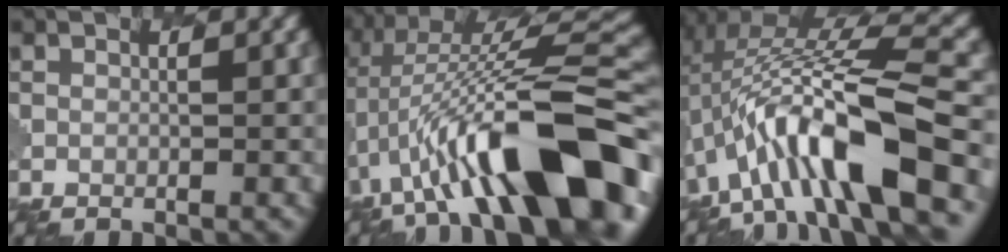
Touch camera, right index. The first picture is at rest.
{"total": 13.9, "force": [-3.4, 4.3, 12.8], "torque": [-0.213, 0.029, -0.043]}
{"total": 12.9, "force": [-3.4, 3.9, 11.8], "torque": [-0.201, 0.018, -0.049]}